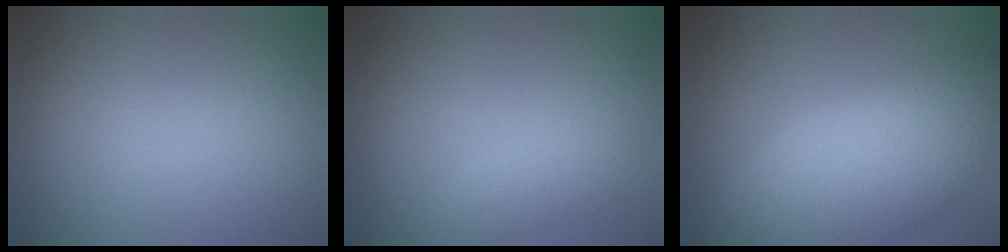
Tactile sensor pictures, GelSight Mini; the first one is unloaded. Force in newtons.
{"total": 1.4, "press": 1.4, "slide": 0.1}
{"total": 9.5, "press": 9.5, "slide": 0.8}